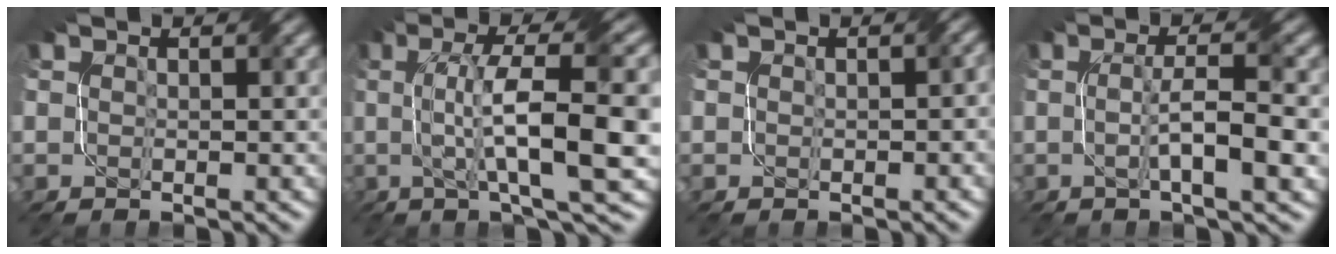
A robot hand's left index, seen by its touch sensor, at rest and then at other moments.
{"total": 10.9, "force": [0.2, 2.3, 10.6], "torque": [-0.156, 0.013, 0.005]}
{"total": 1.0, "force": [0.1, 0.6, 0.8], "torque": [-0.009, 0.003, 0.002]}
{"total": 5.1, "force": [-0.5, 0.7, 5.0], "torque": [-0.089, 0.006, -0.010]}